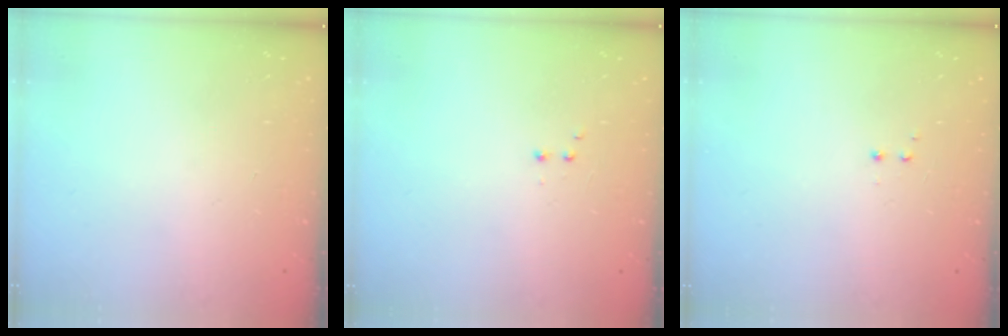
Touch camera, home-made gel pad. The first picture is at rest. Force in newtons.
{"total": 1.9, "press": 1.8, "slide": 0.5}
{"total": 1.2, "press": 1.0, "slide": 0.6}